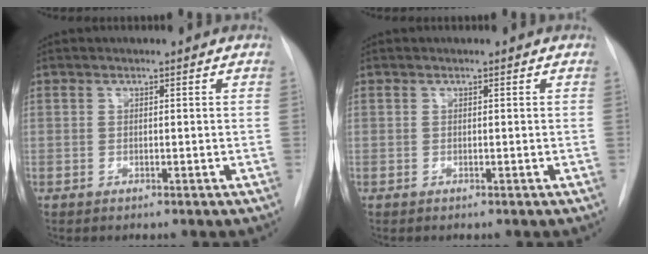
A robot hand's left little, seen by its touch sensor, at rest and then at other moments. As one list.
[{"total": 0.0}]